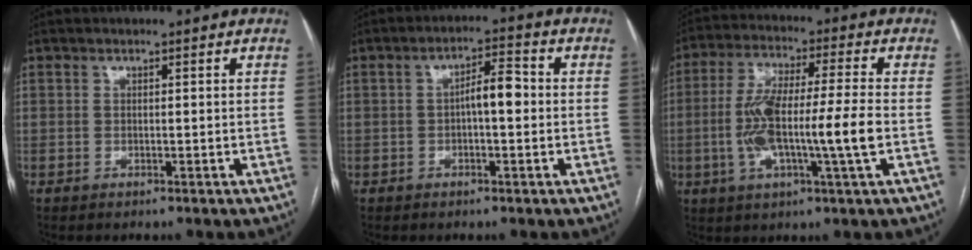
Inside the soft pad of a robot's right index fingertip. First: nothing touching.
{"total": 4.8, "force": [-0.2, 1.3, 4.7], "torque": [-0.074, 0.018, -0.005]}
{"total": 13.3, "force": [-2.1, 0.6, 13.1], "torque": [-0.255, 0.007, -0.042]}